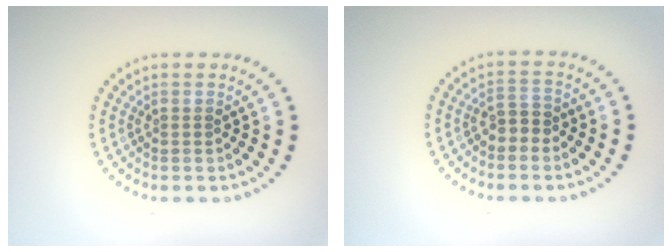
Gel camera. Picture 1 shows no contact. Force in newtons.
{"total": 1.8, "press": 1.6, "slide": 0.8}